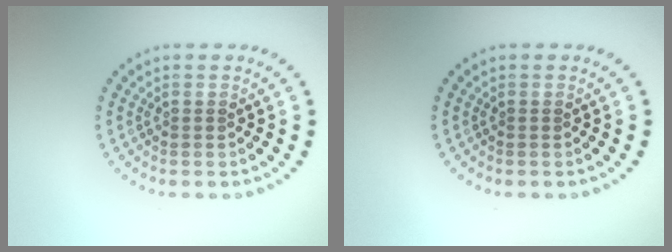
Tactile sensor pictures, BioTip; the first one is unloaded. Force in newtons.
{"total": 0.0}